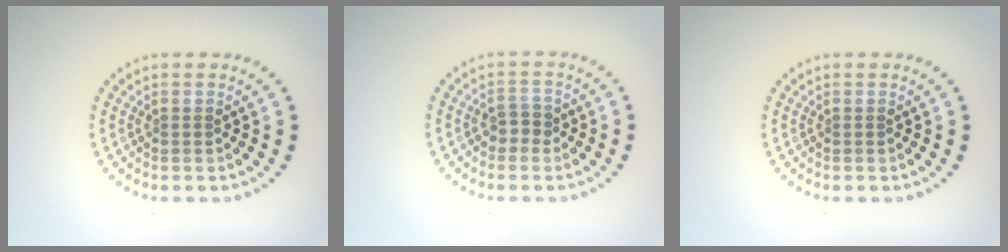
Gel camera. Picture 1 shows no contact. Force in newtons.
{"total": 1.7, "press": 1.6, "slide": 0.5}
{"total": 0.0}